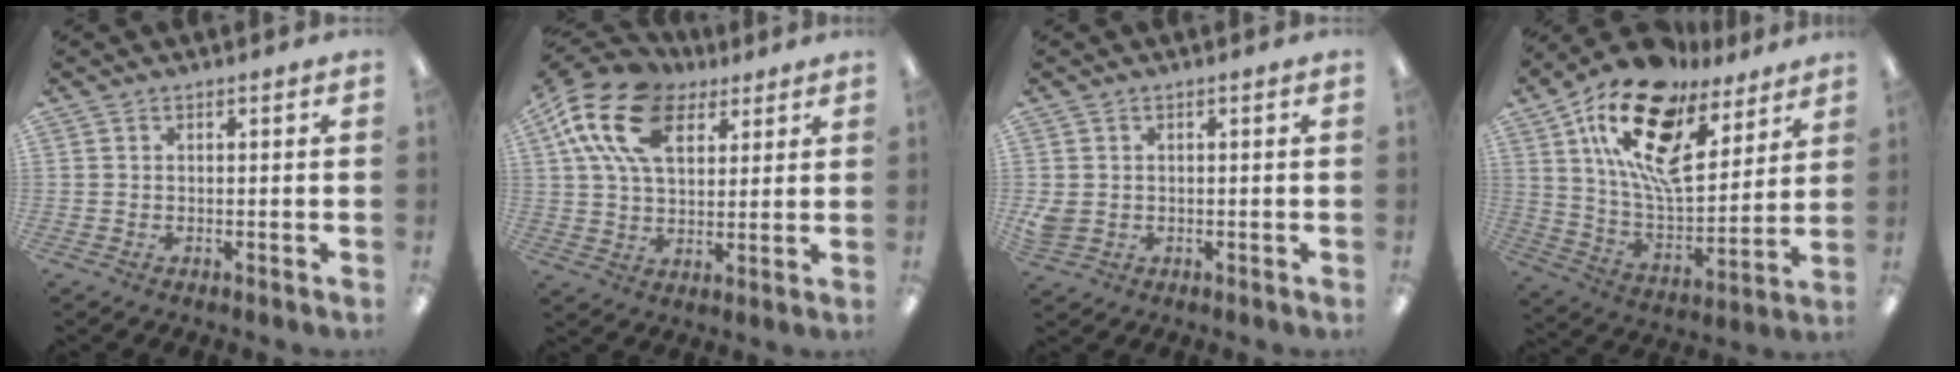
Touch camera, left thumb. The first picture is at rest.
{"total": 17.5, "force": [8.4, 10.5, 11.1], "torque": [-0.220, -0.012, 0.151]}
{"total": 2.7, "force": [-0.3, 2.4, 1.3], "torque": [-0.024, 0.002, -0.003]}
{"total": 20.8, "force": [12.4, 9.5, 13.8], "torque": [-0.255, -0.074, 0.214]}